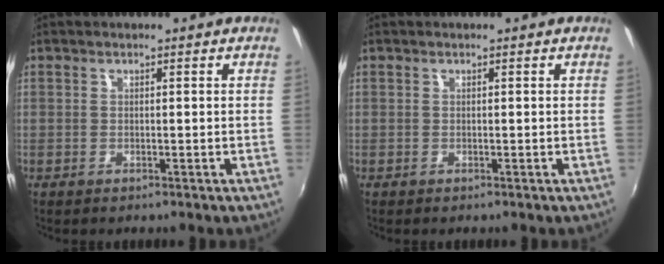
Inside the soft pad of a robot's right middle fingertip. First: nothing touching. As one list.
[{"total": 0.0}]